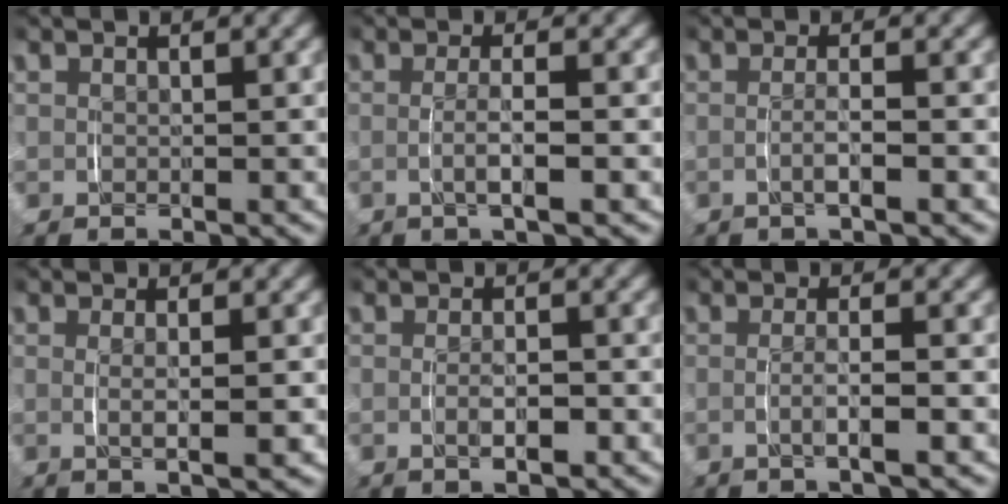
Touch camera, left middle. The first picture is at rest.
{"total": 2.4, "force": [-0.6, 0.1, 2.3], "torque": [-0.041, -0.001, -0.010]}
{"total": 1.7, "force": [-0.6, -0.1, 1.5], "torque": [-0.027, -0.002, -0.011]}
{"total": 2.3, "force": [0.1, 0.1, 2.3], "torque": [-0.037, -0.003, 0.005]}
{"total": 2.0, "force": [-0.5, 0.7, 1.8], "torque": [-0.027, 0.000, -0.007]}
{"total": 2.2, "force": [-0.7, 0.0, 2.1], "torque": [-0.034, -0.001, -0.011]}